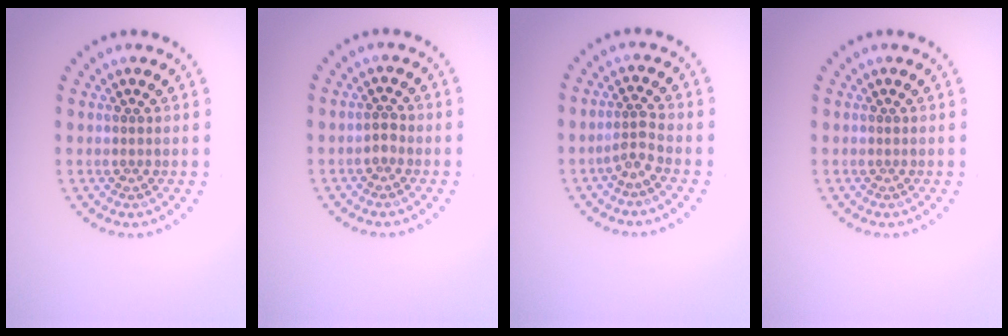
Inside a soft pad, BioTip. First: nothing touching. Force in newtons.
{"total": 0.8, "press": 0.8, "slide": 0.2}
{"total": 1.7, "press": 1.2, "slide": 1.3}
{"total": 0.0}